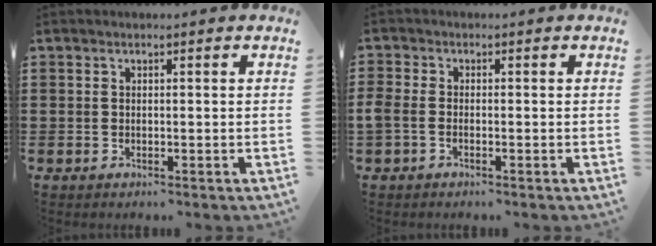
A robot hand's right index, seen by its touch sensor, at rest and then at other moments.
{"total": 1.1, "force": [-0.6, 0.5, 0.7], "torque": [-0.023, -0.004, -0.014]}